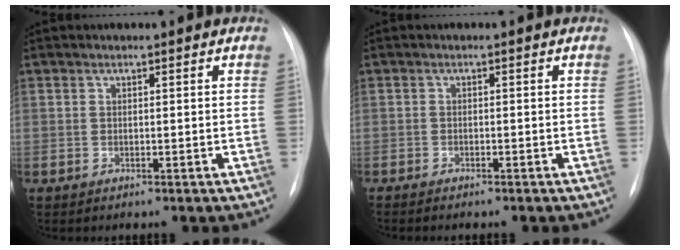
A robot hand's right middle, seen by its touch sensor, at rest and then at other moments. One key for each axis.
{"total": 3.1, "fx": -2.6, "fy": 0.5, "fz": 1.6, "tx": -0.023, "ty": -0.005, "tz": -0.027}